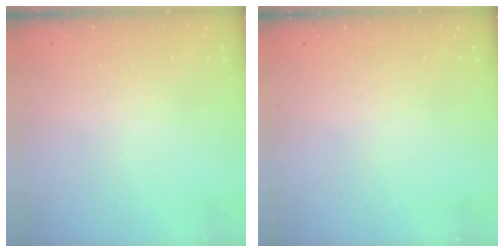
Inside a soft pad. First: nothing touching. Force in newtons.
{"total": 0.0}